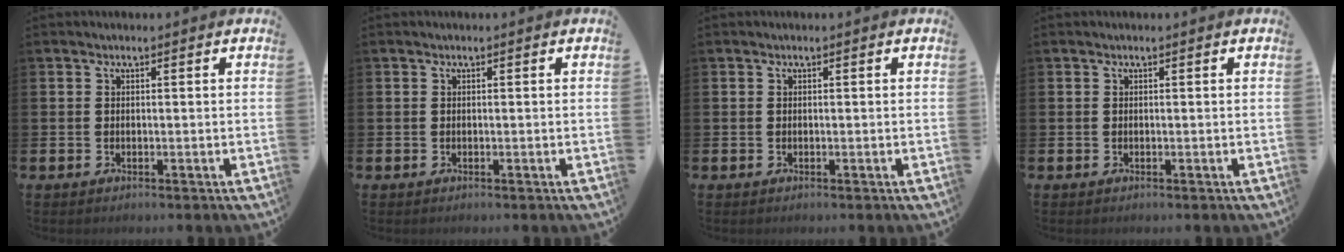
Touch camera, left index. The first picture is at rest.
{"total": 0.0}
{"total": 0.0}
{"total": 0.0}